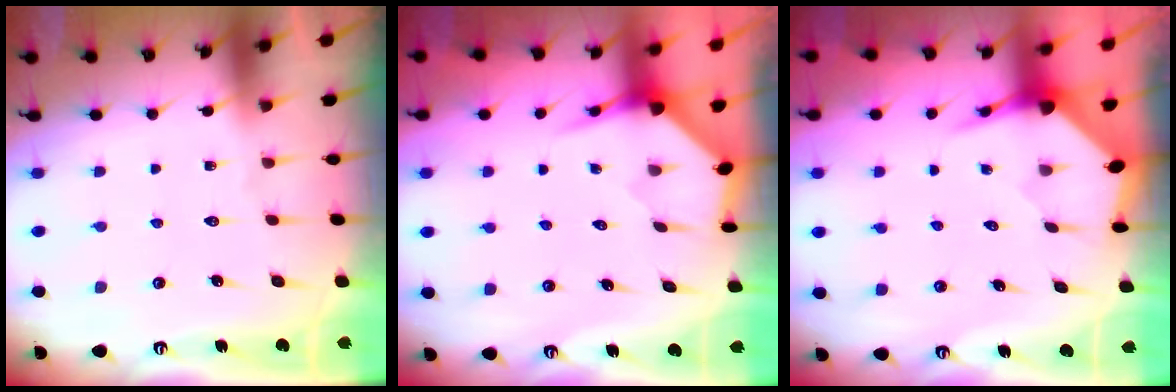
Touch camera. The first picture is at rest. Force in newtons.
{"total": 3.9, "press": 3.9, "slide": 0.3}
{"total": 3.5, "press": 3.5, "slide": 0.4}